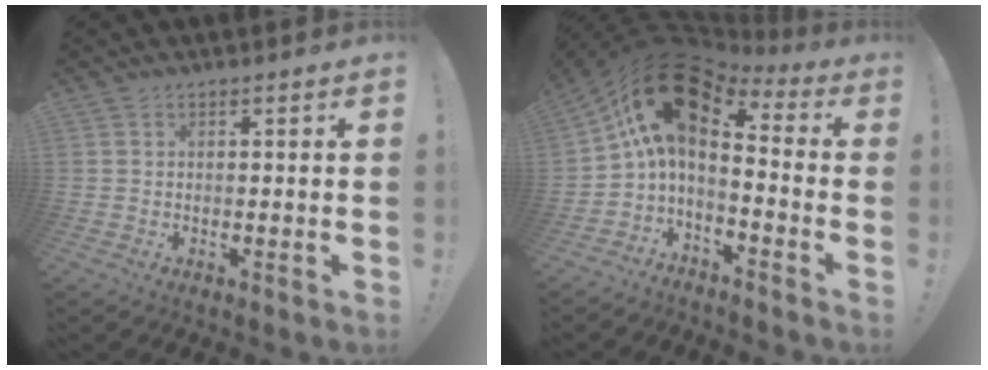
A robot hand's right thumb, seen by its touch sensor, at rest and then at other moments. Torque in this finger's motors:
{"motor_torque": [2.71, 2.31, 1.60, -1.15, 0.19]}